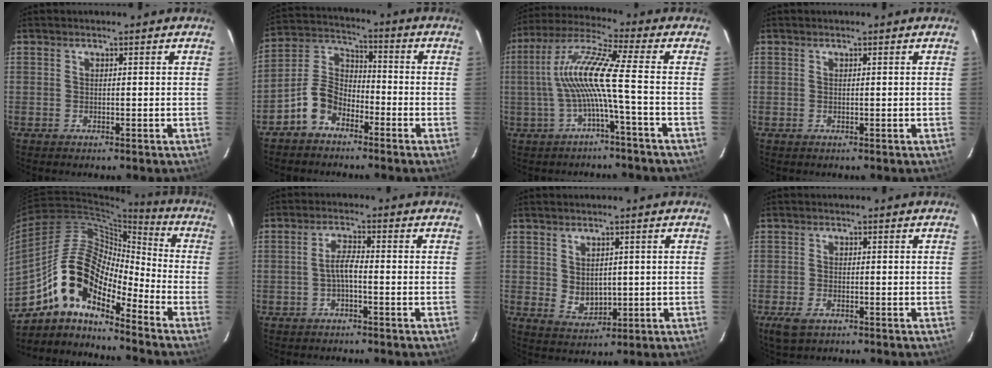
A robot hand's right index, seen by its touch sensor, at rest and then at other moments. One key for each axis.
{"total": 8.2, "fx": -5.3, "fy": 4.9, "fz": 3.8, "tx": -0.088, "ty": 0.028, "tz": -0.110}
{"total": 11.2, "fx": -2.0, "fy": -0.8, "fz": 11.0, "tx": -0.217, "ty": 0.013, "tz": -0.036}
{"total": 0.0}
{"total": 15.4, "fx": -10.6, "fy": 5.5, "fz": 9.7, "tx": -0.165, "ty": 0.009, "tz": -0.213}
{"total": 2.9, "fx": -1.3, "fy": 0.4, "fz": 2.5, "tx": -0.053, "ty": 0.009, "tz": -0.027}
{"total": 4.5, "fx": 0.6, "fy": 3.6, "fz": 2.7, "tx": -0.045, "ty": -0.003, "tz": 0.023}
{"total": 4.2, "fx": -2.5, "fy": 2.0, "fz": 2.7, "tx": -0.068, "ty": -0.008, "tz": -0.048}